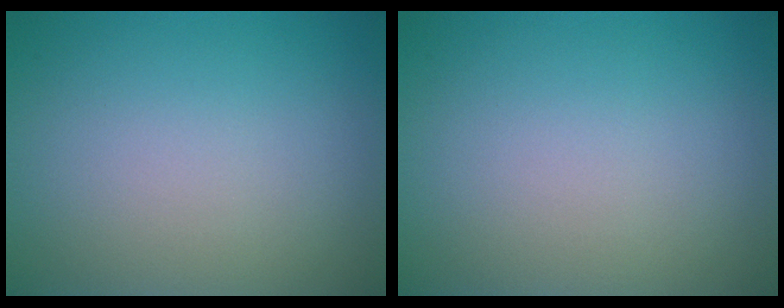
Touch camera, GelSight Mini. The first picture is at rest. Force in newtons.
{"total": 0.0}